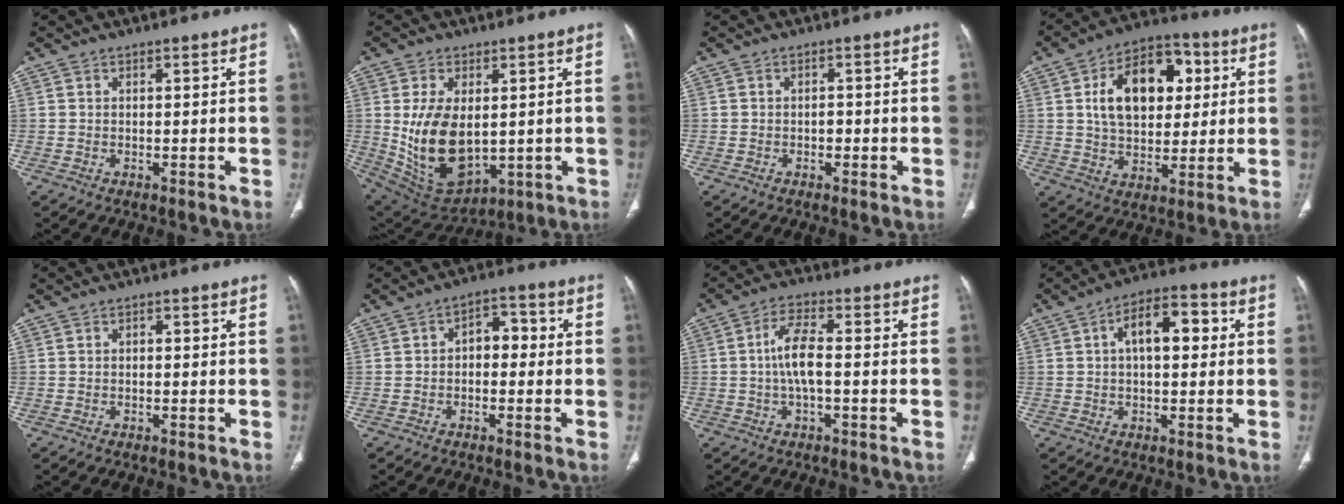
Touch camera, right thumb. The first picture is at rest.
{"total": 15.8, "force": [0.4, 9.4, 12.6], "torque": [-0.219, -0.014, 0.039]}
{"total": 1.4, "force": [-0.4, 0.9, 1.0], "torque": [-0.010, 0.003, -0.007]}
{"total": 17.6, "force": [4.2, 11.2, 12.9], "torque": [-0.172, 0.008, 0.068]}
{"total": 0.6, "force": [0.1, 0.4, 0.5], "torque": [0.000, 0.001, -0.001]}
{"total": 5.4, "force": [-0.1, 3.6, 4.1], "torque": [-0.031, 0.023, -0.014]}
{"total": 6.5, "force": [-0.5, 2.3, 6.0], "torque": [-0.130, 0.016, -0.015]}
{"total": 9.9, "force": [1.9, 5.1, 8.3], "torque": [-0.111, 0.025, 0.022]}